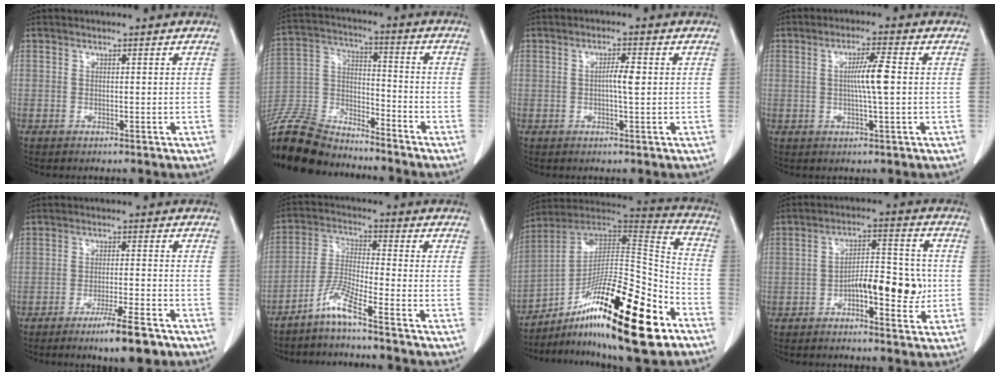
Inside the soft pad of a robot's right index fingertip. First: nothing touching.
{"total": 17.5, "force": [-16.2, 4.6, 4.7], "torque": [-0.107, 0.009, -0.291]}
{"total": 2.8, "force": [0.1, 0.2, 2.7], "torque": [-0.051, 0.001, 0.000]}
{"total": 5.0, "force": [0.2, -0.2, 5.0], "torque": [-0.089, -0.001, 0.003]}
{"total": 7.5, "force": [-5.1, 0.4, 5.4], "torque": [-0.086, -0.013, -0.081]}
{"total": 6.0, "force": [-4.8, -0.6, 3.6], "torque": [-0.083, -0.014, -0.102]}
{"total": 25.9, "force": [-13.5, 4.6, 21.7], "torque": [-0.325, 0.001, -0.222]}
{"total": 9.6, "force": [-2.2, 3.3, 8.8], "torque": [-0.138, 0.021, -0.032]}